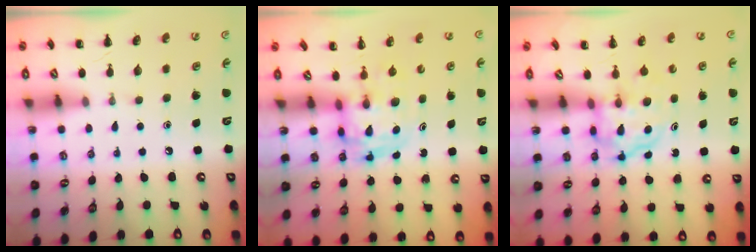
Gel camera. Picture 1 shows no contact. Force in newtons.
{"total": 3.6, "press": 3.6, "slide": 0.7}
{"total": 3.7, "press": 3.7, "slide": 0.2}